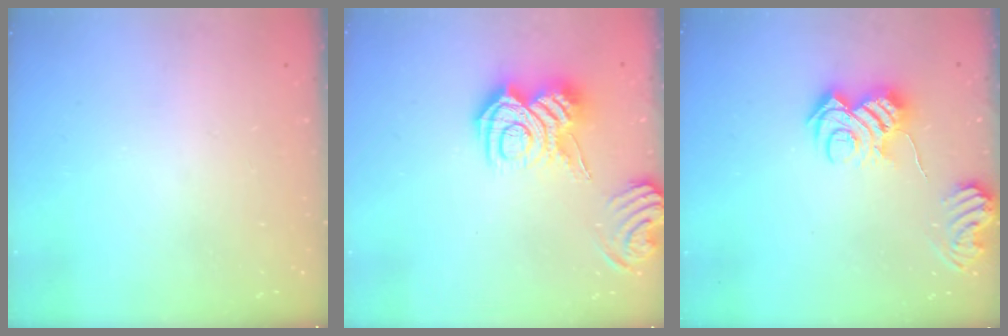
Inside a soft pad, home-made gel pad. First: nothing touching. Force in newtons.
{"total": 12.9, "press": 12.9, "slide": 0.6}
{"total": 9.6, "press": 9.6, "slide": 0.9}